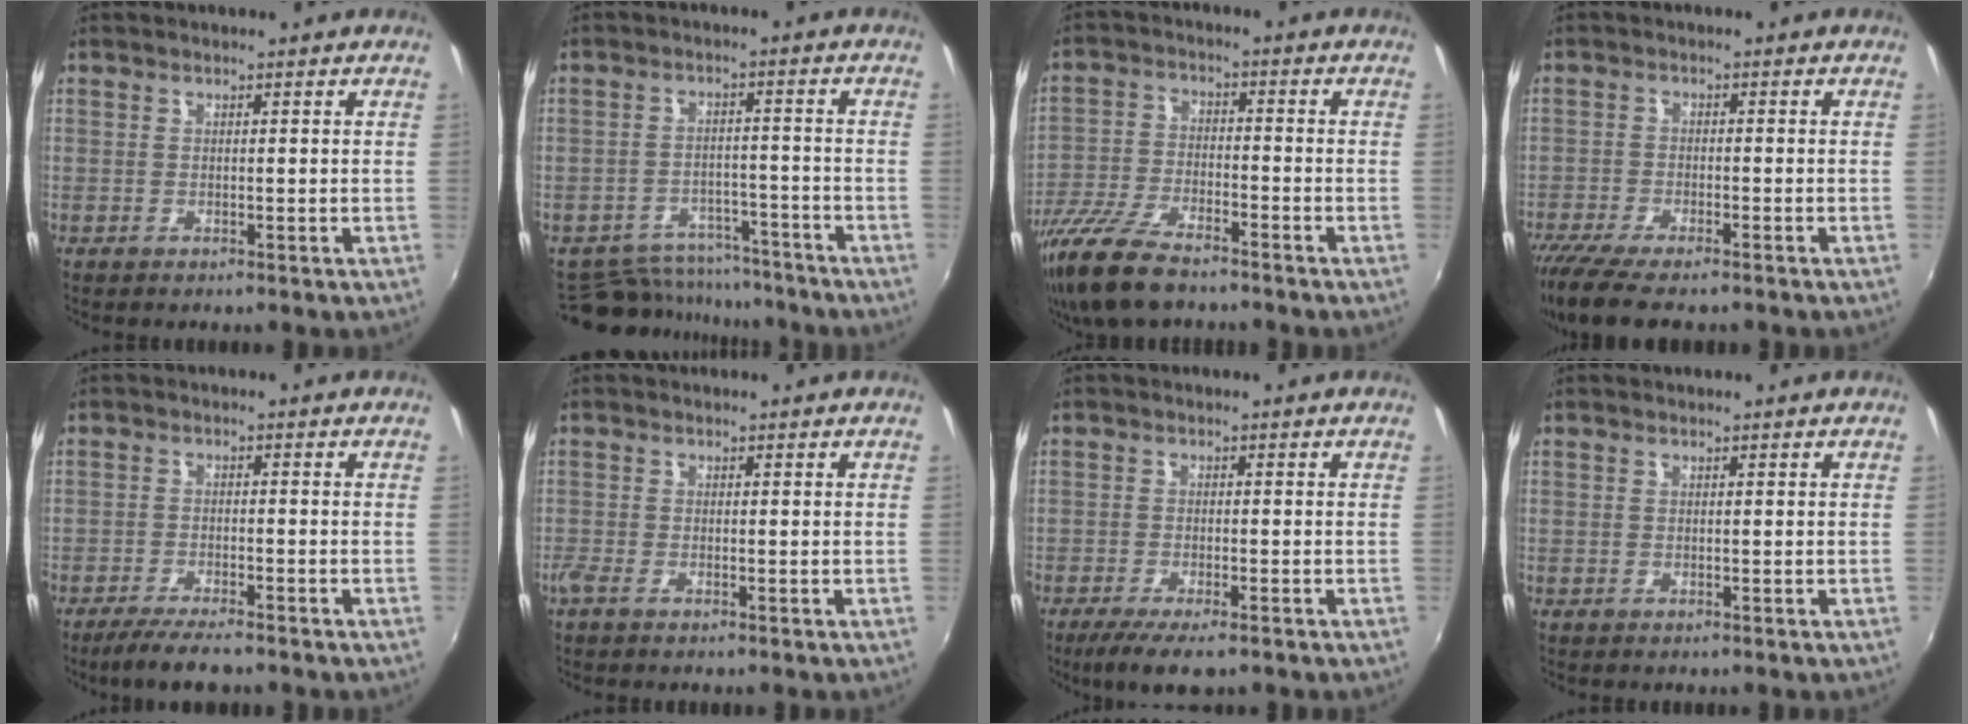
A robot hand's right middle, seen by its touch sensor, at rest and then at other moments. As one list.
[{"total": 12.8, "force": [-11.2, 5.4, 3.1], "torque": [-0.078, 0.020, -0.149]}, {"total": 13.8, "force": [-10.8, 4.0, 7.8], "torque": [-0.178, -0.031, -0.208]}, {"total": 10.0, "force": [-8.2, 2.0, 5.4], "torque": [-0.130, -0.041, -0.147]}, {"total": 6.4, "force": [-5.3, 0.8, 3.4], "torque": [-0.084, -0.016, -0.093]}, {"total": 0.6, "force": [-0.3, 0.1, 0.5], "torque": [-0.011, -0.002, -0.008]}, {"total": 6.9, "force": [-4.9, 1.6, 4.6], "torque": [-0.107, -0.026, -0.085]}, {"total": 0.0}]